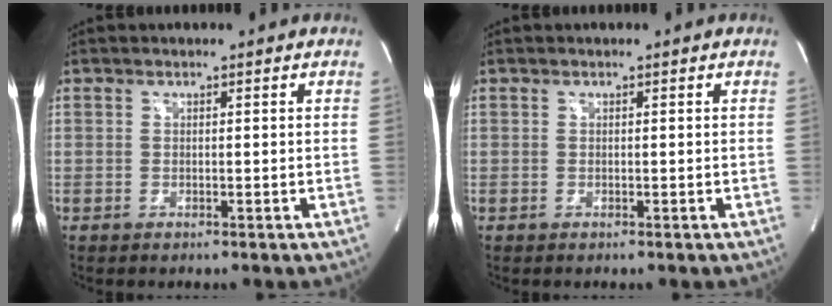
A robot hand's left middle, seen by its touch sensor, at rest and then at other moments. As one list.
[{"total": 0.0}]